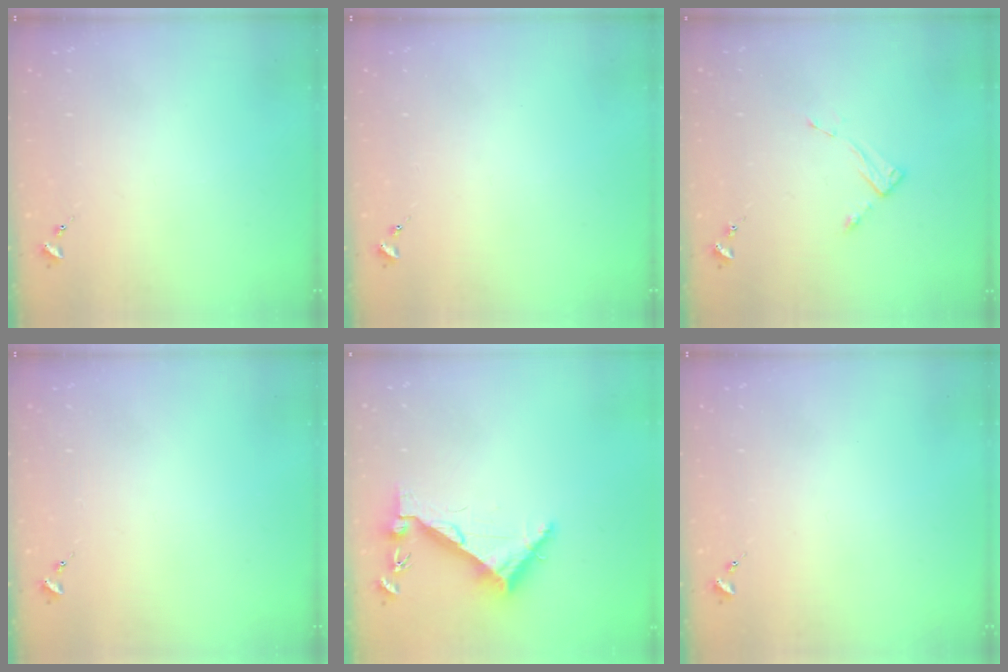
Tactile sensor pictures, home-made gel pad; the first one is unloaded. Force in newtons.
{"total": 0.0}
{"total": 2.7, "press": 2.7, "slide": 0.4}
{"total": 0.0}
{"total": 6.3, "press": 6.2, "slide": 0.7}
{"total": 0.0}